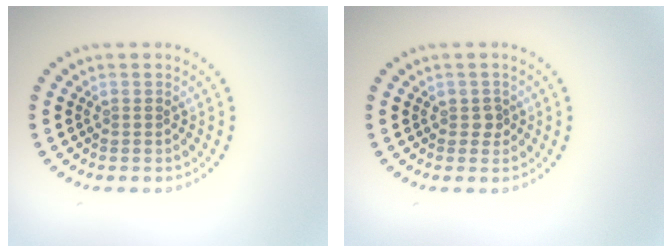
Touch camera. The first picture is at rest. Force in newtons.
{"total": 0.9, "press": 0.8, "slide": 0.3}